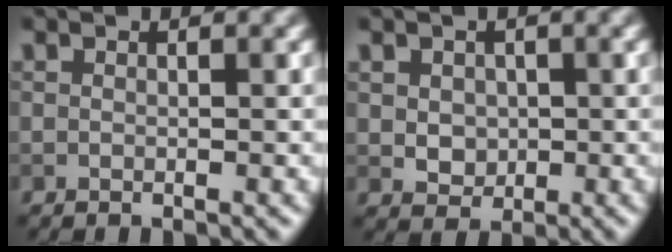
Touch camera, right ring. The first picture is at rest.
{"total": 2.2, "force": [0.3, 1.9, 1.1], "torque": [-0.023, 0.000, 0.012]}